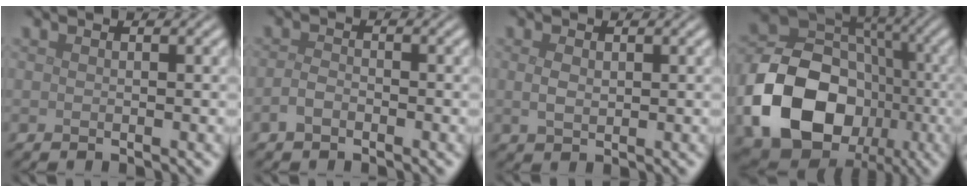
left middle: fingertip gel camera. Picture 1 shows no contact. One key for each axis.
{"total": 1.4, "fx": -0.8, "fy": 0.8, "fz": 0.8, "tx": -0.018, "ty": 0.002, "tz": -0.021}
{"total": 1.5, "fx": 0.2, "fy": 1.0, "fz": 1.1, "tx": -0.026, "ty": -0.001, "tz": 0.007}
{"total": 14.7, "fx": -4.1, "fy": 11.5, "fz": 8.2, "tx": -0.178, "ty": -0.023, "tz": -0.074}